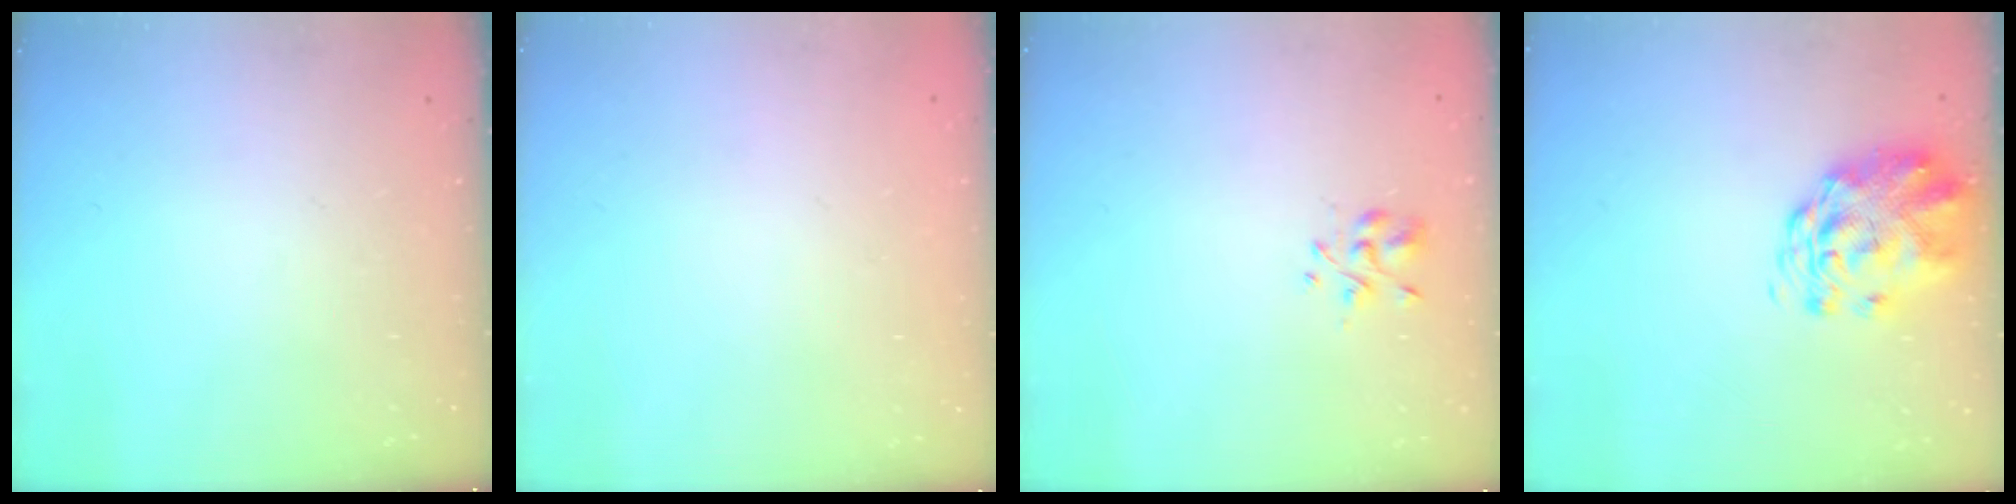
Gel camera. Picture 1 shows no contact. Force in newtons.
{"total": 1.8, "press": 1.8, "slide": 0.2}
{"total": 2.1, "press": 2.0, "slide": 0.6}
{"total": 3.0, "press": 2.8, "slide": 1.1}